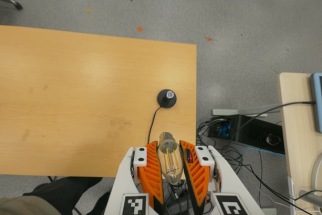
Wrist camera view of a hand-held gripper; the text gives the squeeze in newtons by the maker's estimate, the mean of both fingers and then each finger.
{"total": 21.4, "left": 23.7, "right": 19.1}